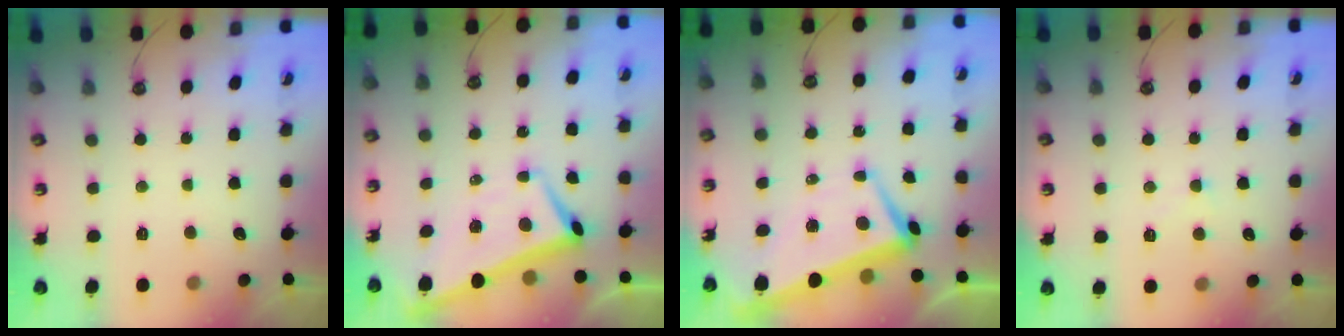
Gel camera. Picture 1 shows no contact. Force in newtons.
{"total": 3.8, "press": 3.7, "slide": 0.8}
{"total": 1.9, "press": 1.5, "slide": 1.1}
{"total": 0.8, "press": 0.6, "slide": 0.5}